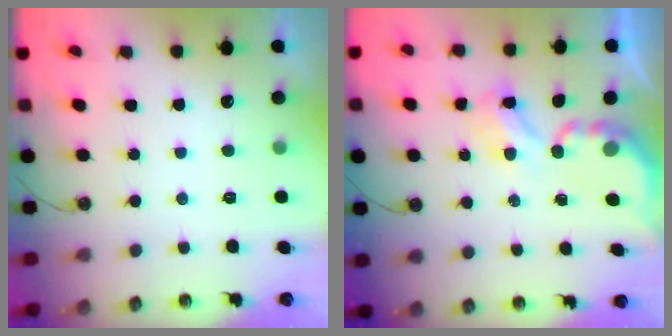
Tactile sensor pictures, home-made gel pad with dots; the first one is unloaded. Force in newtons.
{"total": 3.7, "press": 3.7, "slide": 0.2}